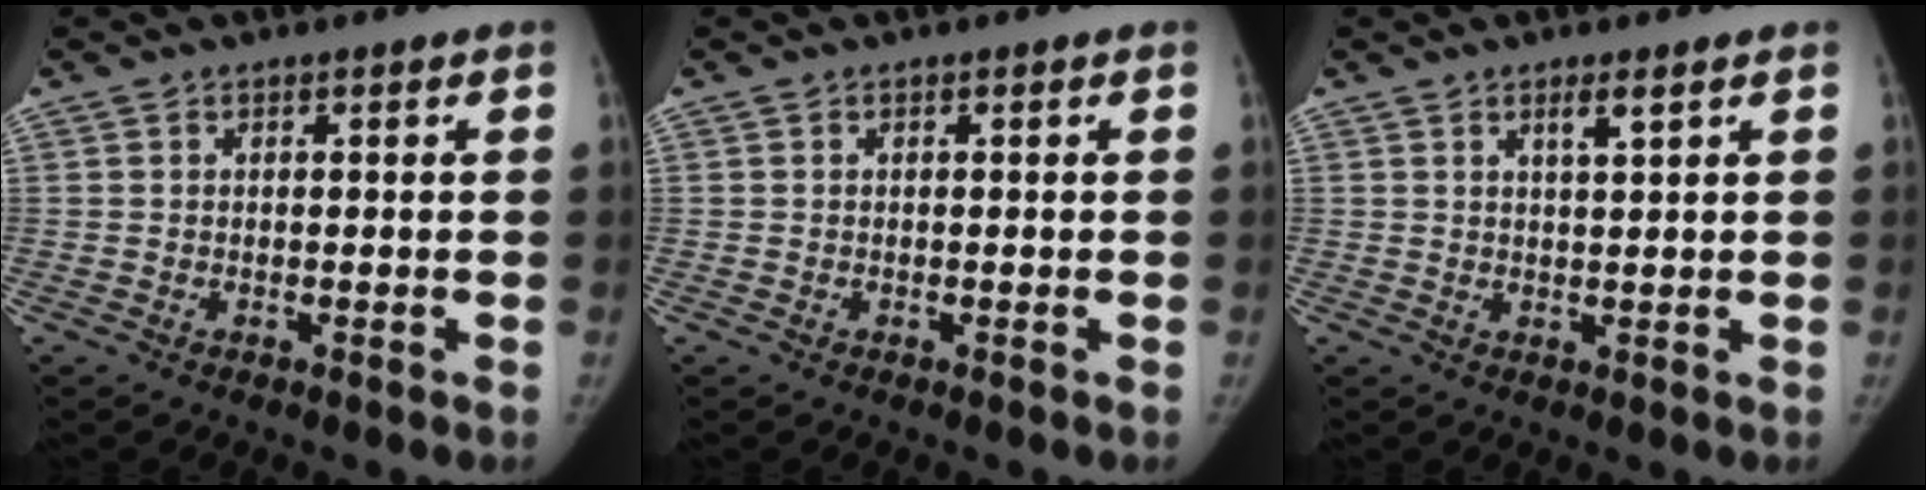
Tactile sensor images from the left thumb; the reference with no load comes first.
{"total": 0.0}
{"total": 2.4, "force": [1.5, 0.3, 1.9], "torque": [-0.034, -0.009, 0.027]}